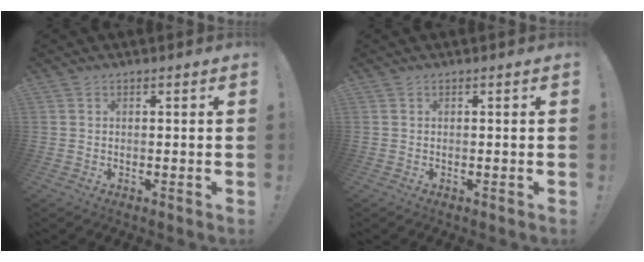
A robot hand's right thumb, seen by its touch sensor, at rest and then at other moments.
{"total": 0.0}